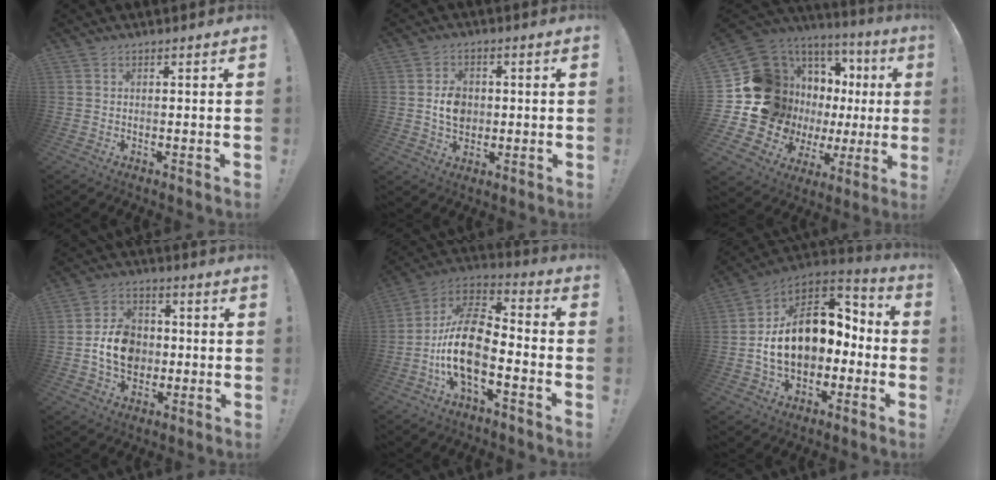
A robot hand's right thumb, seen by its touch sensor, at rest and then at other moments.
{"total": 6.9, "force": [-0.1, 5.5, 4.1], "torque": [-0.049, 0.006, 0.000]}
{"total": 19.9, "force": [2.9, 15.9, 11.6], "torque": [-0.190, -0.075, 0.122]}
{"total": 11.9, "force": [-1.6, 9.6, 6.8], "torque": [-0.110, 0.015, -0.022]}
{"total": 17.1, "force": [-5.3, 8.5, 13.9], "torque": [-0.277, 0.025, -0.087]}
{"total": 19.9, "force": [1.1, 13.6, 14.5], "torque": [-0.224, 0.004, 0.032]}